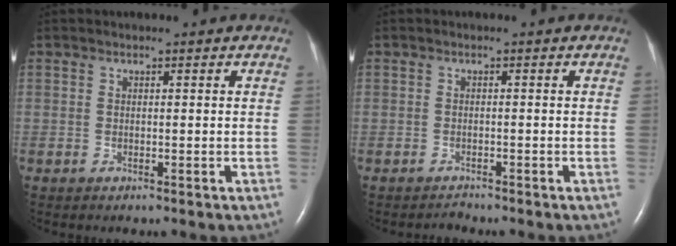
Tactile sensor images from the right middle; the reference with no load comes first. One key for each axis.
{"total": 1.0, "fx": -0.9, "fy": 0.2, "fz": -0.4, "tx": 0.004, "ty": -0.005, "tz": -0.018}